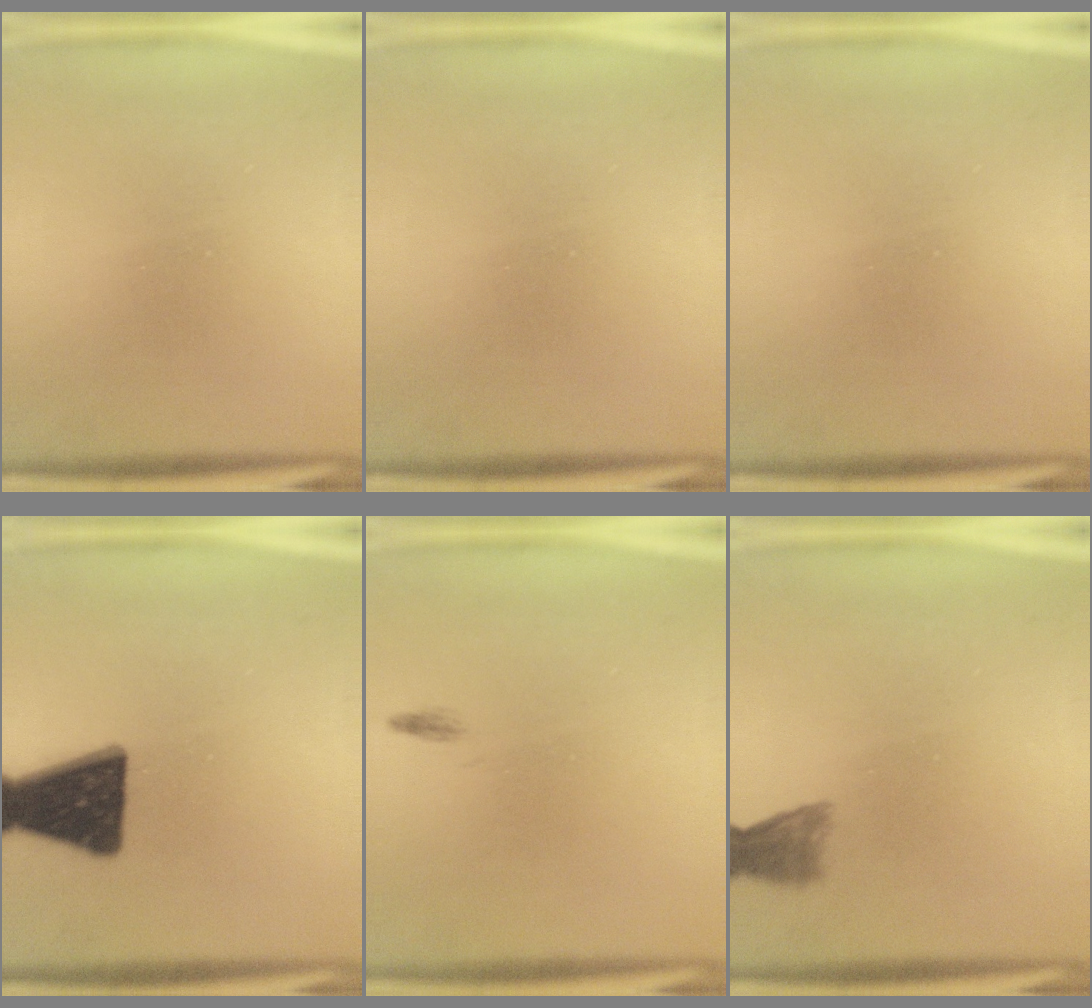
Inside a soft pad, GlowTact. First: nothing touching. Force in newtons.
{"total": 0.0}
{"total": 0.0}
{"total": 16.7}
{"total": 0.5}
{"total": 3.0}